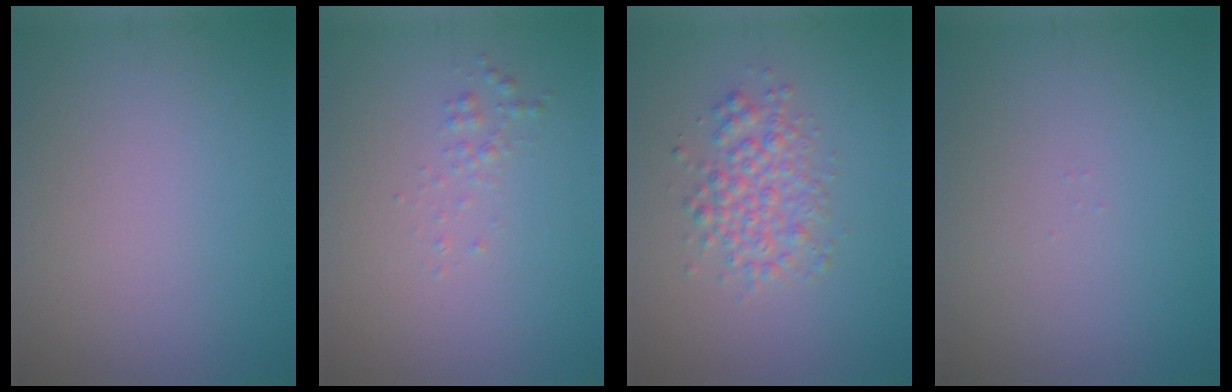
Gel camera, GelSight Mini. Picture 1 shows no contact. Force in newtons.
{"total": 0.9, "press": 0.9, "slide": 0.0}
{"total": 3.2, "press": 3.2, "slide": 0.1}
{"total": 0.0}